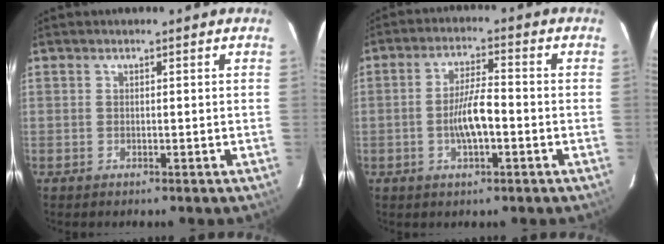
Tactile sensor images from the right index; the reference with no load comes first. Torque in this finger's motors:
{"motor_torque": [0.64, -0.35, 0.46, 0.09]}